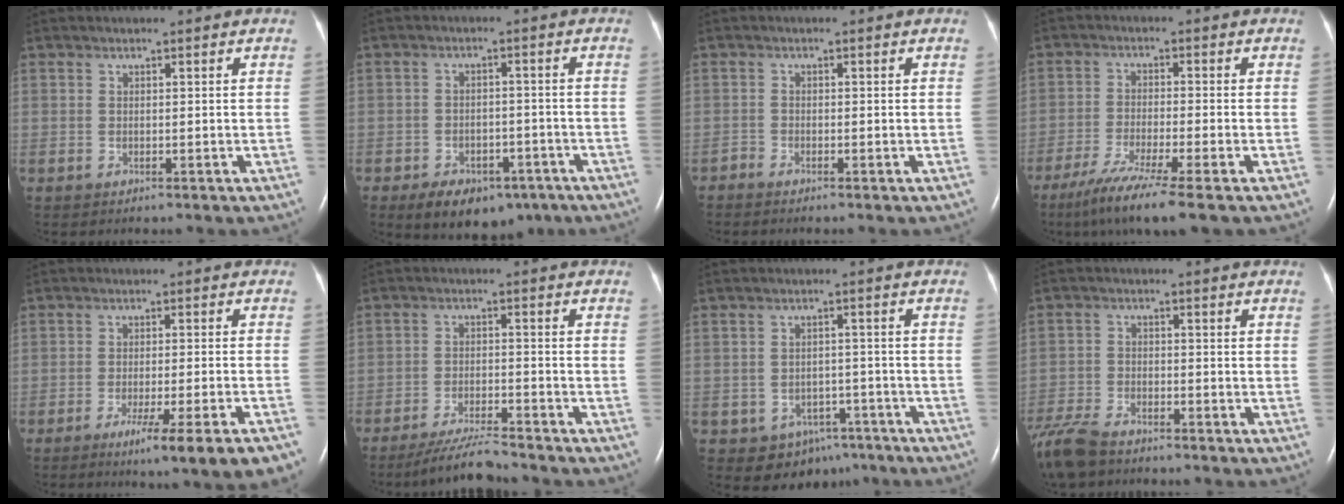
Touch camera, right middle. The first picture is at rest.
{"total": 10.1, "force": [-6.5, 5.9, 5.1], "torque": [-0.079, 0.009, -0.089]}
{"total": 0.7, "force": [-0.7, 0.0, 0.1], "torque": [-0.003, -0.002, -0.016]}
{"total": 9.3, "force": [-6.7, -0.9, 6.5], "torque": [-0.116, -0.032, -0.112]}
{"total": 11.4, "force": [-7.6, -0.4, 8.6], "torque": [-0.090, -0.021, -0.103]}
{"total": 6.3, "force": [-5.9, -0.2, 2.3], "torque": [-0.046, -0.019, -0.107]}
{"total": 6.8, "force": [-4.4, 5.0, 1.5], "torque": [-0.010, 0.016, -0.051]}
{"total": 9.6, "force": [-8.2, 2.8, 4.2], "torque": [-0.091, -0.019, -0.147]}